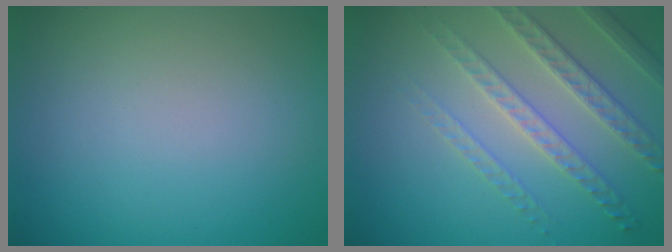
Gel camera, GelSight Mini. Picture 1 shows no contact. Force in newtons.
{"total": 4.5, "press": 3.6, "slide": 2.7}